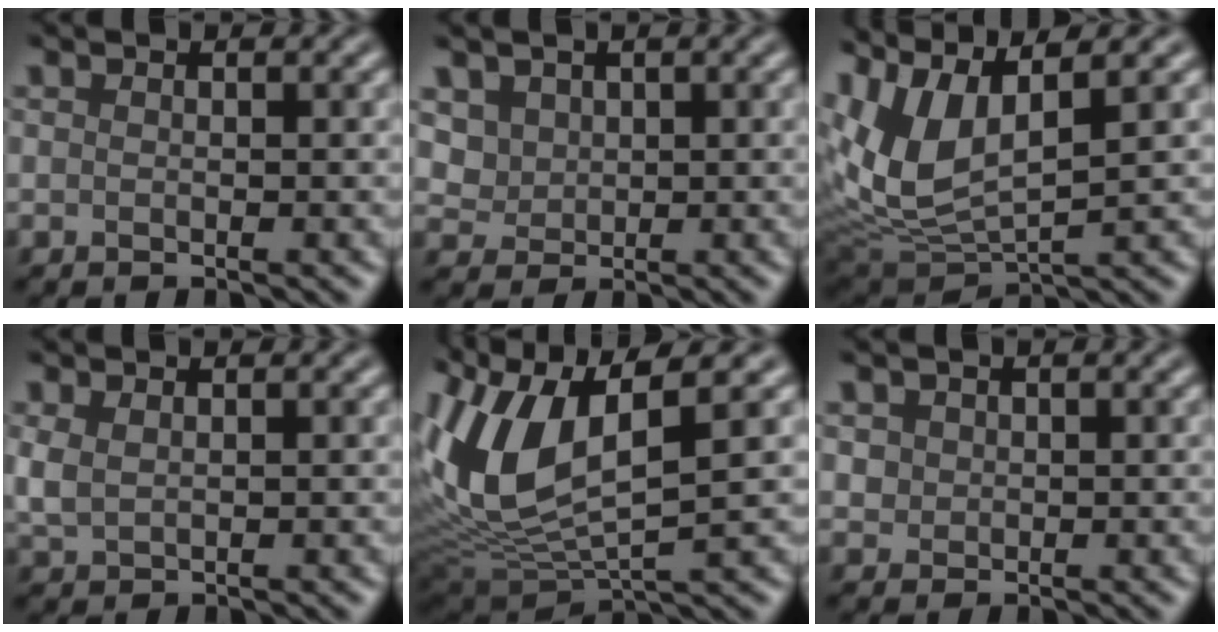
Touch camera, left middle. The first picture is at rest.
{"total": 2.3, "force": [1.0, 1.9, 0.9], "torque": [-0.027, -0.011, 0.037]}
{"total": 9.0, "force": [2.8, 4.0, 7.6], "torque": [-0.198, 0.002, 0.059]}
{"total": 1.8, "force": [0.5, 1.2, 1.3], "torque": [-0.039, 0.000, 0.015]}
{"total": 11.6, "force": [2.0, 5.1, 10.2], "torque": [-0.232, -0.005, 0.042]}
{"total": 1.2, "force": [0.3, 1.1, 0.3], "torque": [-0.006, -0.006, 0.013]}